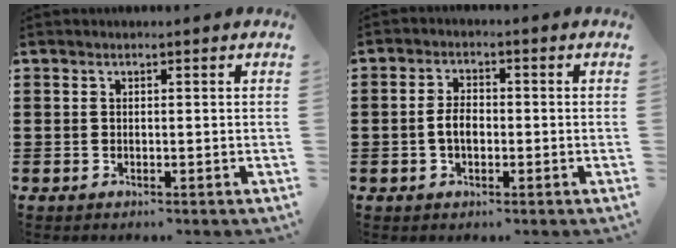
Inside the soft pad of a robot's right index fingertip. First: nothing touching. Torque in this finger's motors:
{"motor_torque": [0.82, -0.51, 0.43, 0.10]}